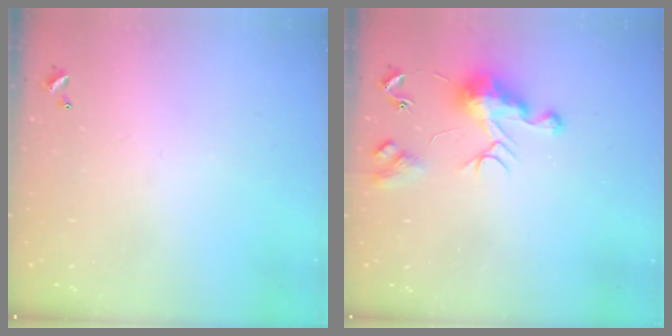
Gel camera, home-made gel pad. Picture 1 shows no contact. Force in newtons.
{"total": 9.6, "press": 9.5, "slide": 0.9}